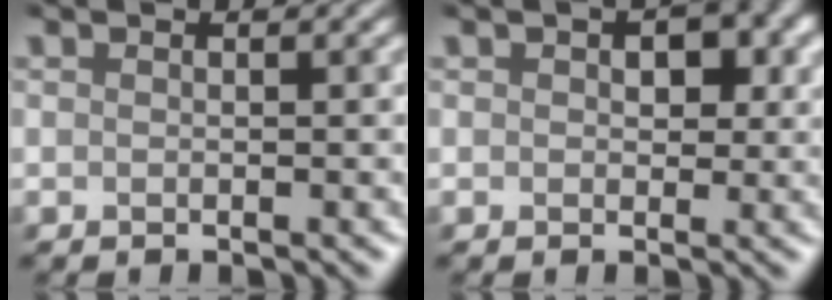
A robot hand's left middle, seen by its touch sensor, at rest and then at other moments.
{"total": 3.0, "force": [0.7, 2.1, 1.9], "torque": [-0.008, 0.009, 0.004]}